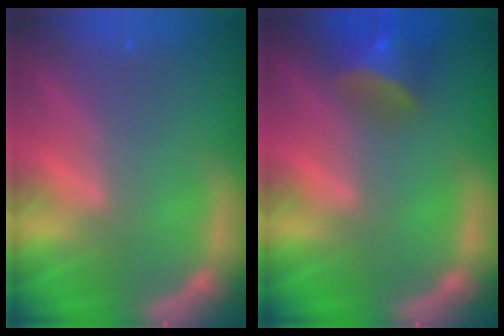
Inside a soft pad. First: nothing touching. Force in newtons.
{"total": 5.0}